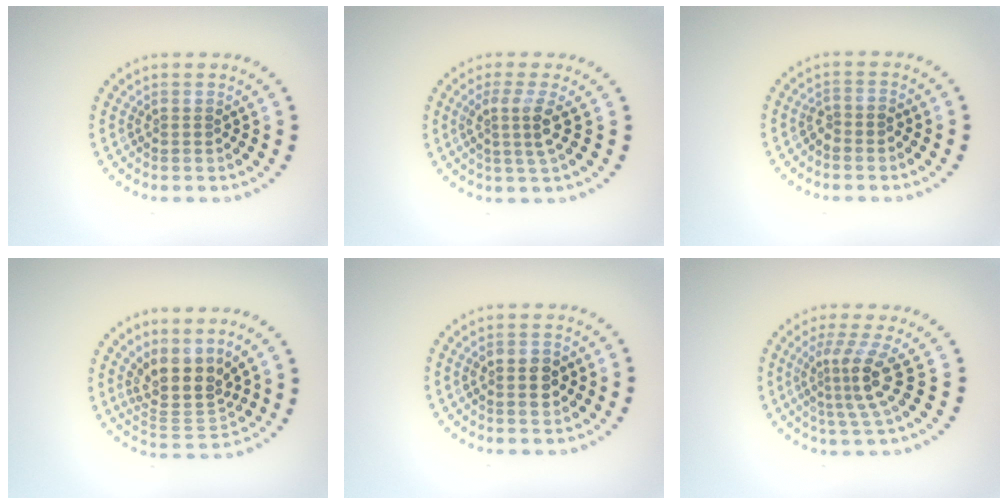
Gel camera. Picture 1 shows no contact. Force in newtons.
{"total": 2.7, "press": 2.0, "slide": 1.8}
{"total": 1.3, "press": 1.1, "slide": 0.7}
{"total": 4.2, "press": 3.3, "slide": 2.6}
{"total": 3.0, "press": 3.0, "slide": 0.2}
{"total": 3.8, "press": 2.6, "slide": 2.8}